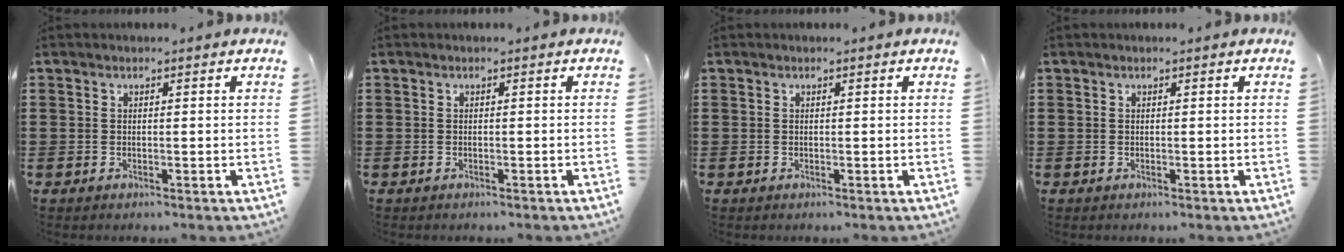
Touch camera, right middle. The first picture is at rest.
{"total": 0.0}
{"total": 0.0}
{"total": 0.0}